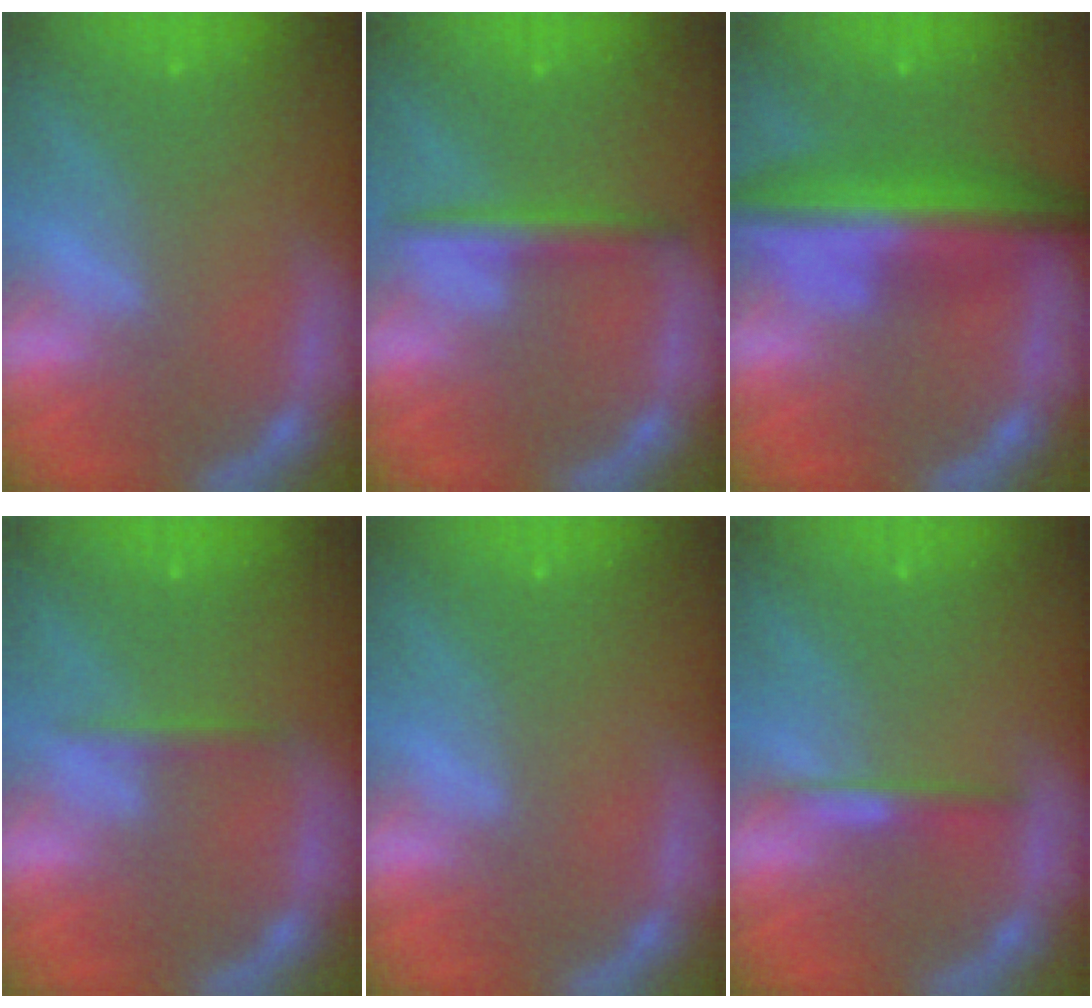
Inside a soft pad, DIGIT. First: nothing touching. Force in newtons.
{"total": 3.0}
{"total": 9.5}
{"total": 1.4}
{"total": 0.0}
{"total": 2.0}